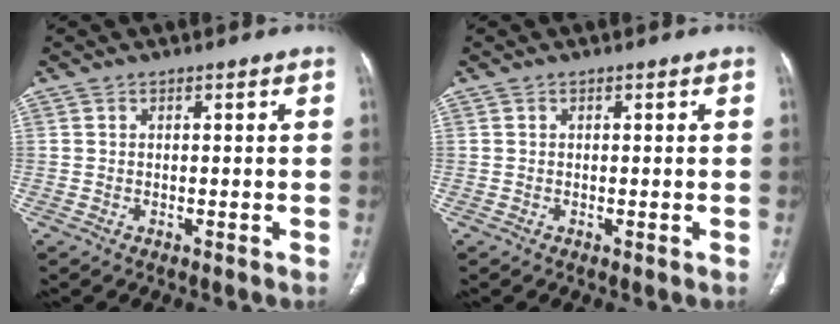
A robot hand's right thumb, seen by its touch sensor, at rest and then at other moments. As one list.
[{"total": 0.0}]